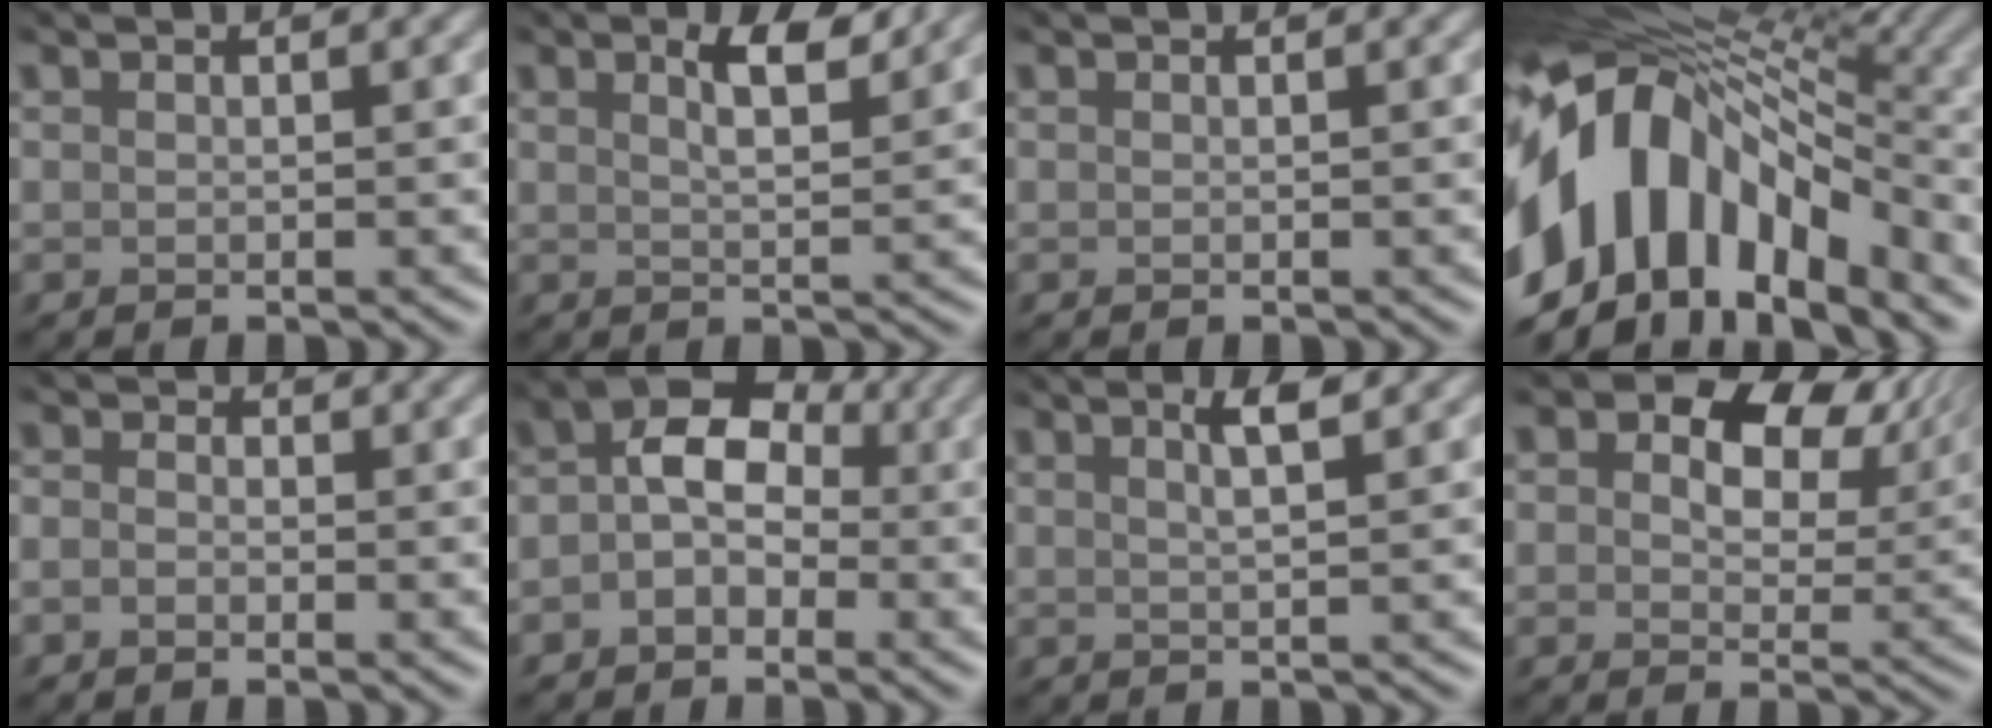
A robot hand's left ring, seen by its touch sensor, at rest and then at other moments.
{"total": 2.3, "force": [0.9, 0.7, 2.0], "torque": [-0.045, -0.005, 0.023]}
{"total": 0.0}
{"total": 14.8, "force": [-7.5, 8.3, 9.7], "torque": [-0.188, 0.005, -0.126]}
{"total": 1.9, "force": [-1.7, 0.5, -0.5], "torque": [-0.011, -0.012, -0.018]}
{"total": 5.3, "force": [-1.5, 4.0, 3.2], "torque": [-0.038, 0.013, -0.039]}
{"total": 1.4, "force": [0.1, 0.2, 1.4], "torque": [-0.029, 0.001, 0.007]}
{"total": 9.8, "force": [3.4, 6.8, 6.2], "torque": [-0.103, -0.008, 0.070]}